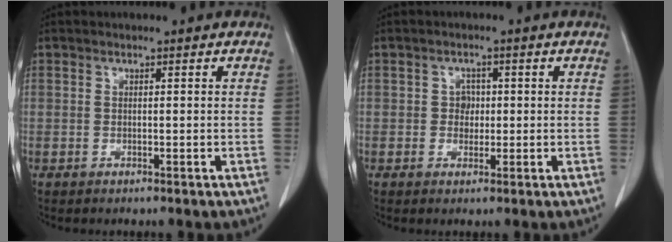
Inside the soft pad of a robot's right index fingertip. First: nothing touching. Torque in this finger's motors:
{"motor_torque": [0.09, -0.03, 0.02, 0.01]}